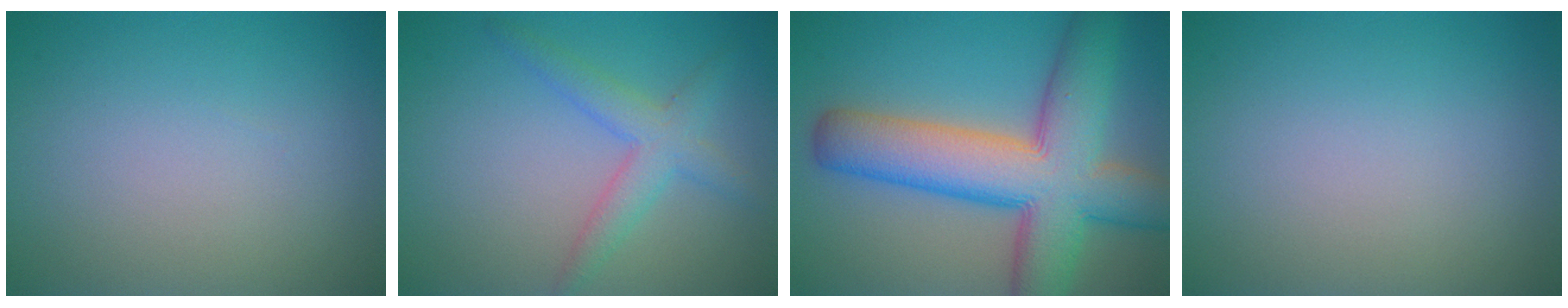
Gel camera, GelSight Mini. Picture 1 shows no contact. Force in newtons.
{"total": 3.2, "press": 3.2, "slide": 0.1}
{"total": 11.8, "press": 11.8, "slide": 0.4}
{"total": 0.0}